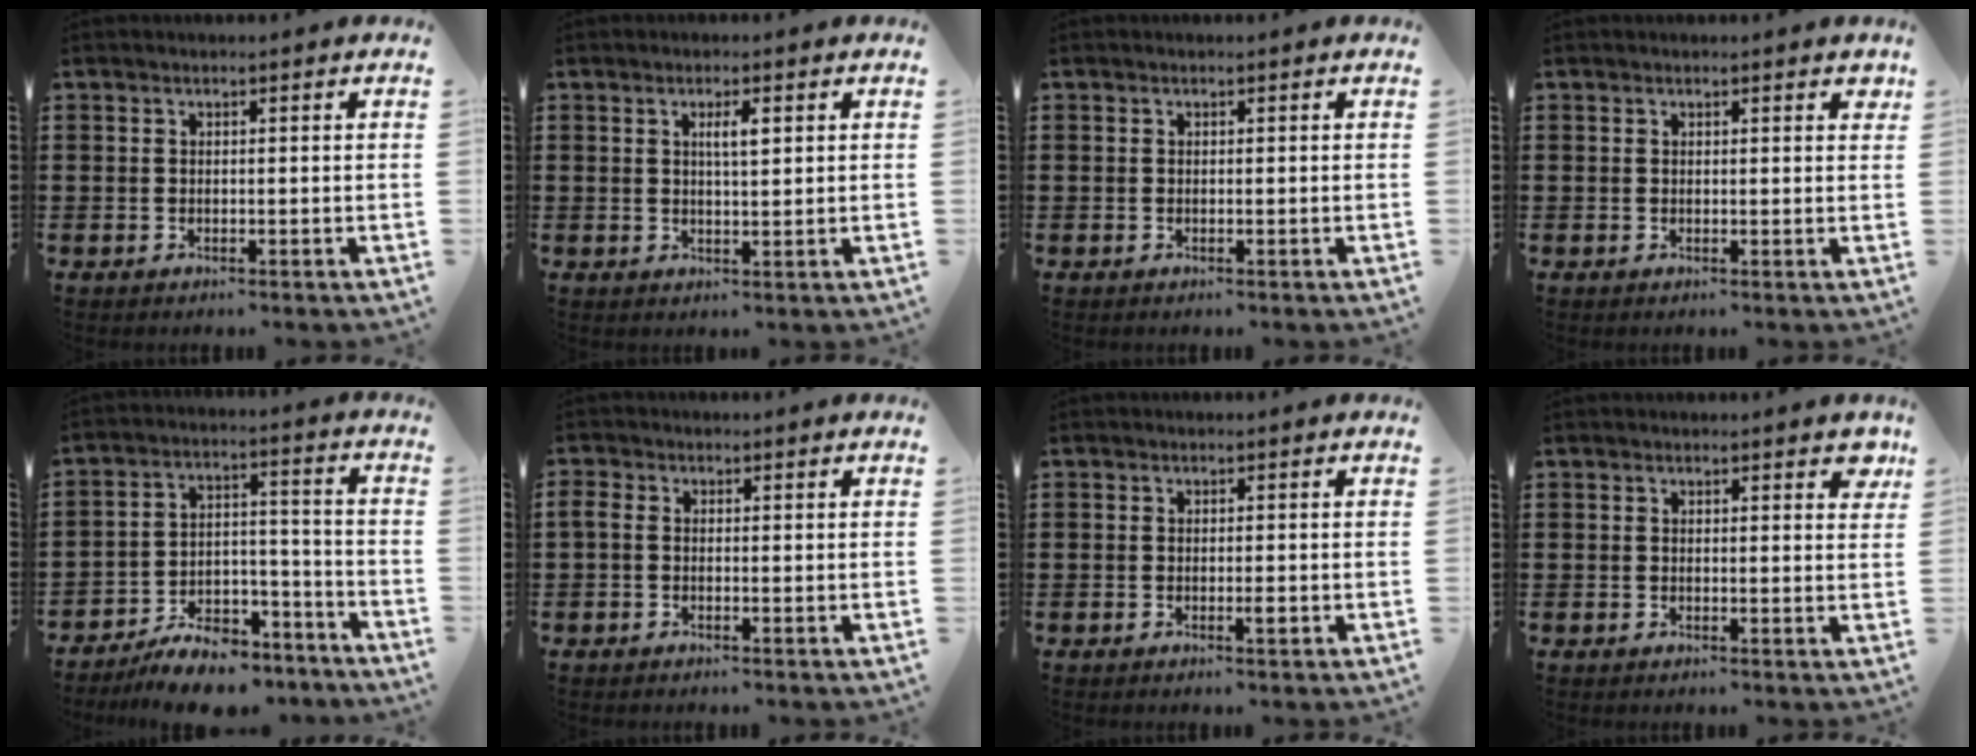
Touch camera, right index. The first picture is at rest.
{"total": 2.7, "force": [0.9, 0.6, 2.5], "torque": [-0.042, 0.001, 0.010]}
{"total": 0.0}
{"total": 0.7, "force": [0.5, 0.5, 0.3], "torque": [0.001, 0.001, 0.007]}
{"total": 8.8, "force": [-7.9, 2.7, 3.0], "torque": [-0.048, 0.031, -0.146]}
{"total": 1.1, "force": [-0.4, 0.7, 0.7], "torque": [-0.017, 0.000, -0.008]}
{"total": 1.3, "force": [-0.5, 0.3, 1.2], "torque": [-0.023, -0.002, -0.008]}
{"total": 1.5, "force": [1.1, 0.8, 0.8], "torque": [-0.001, -0.001, 0.016]}